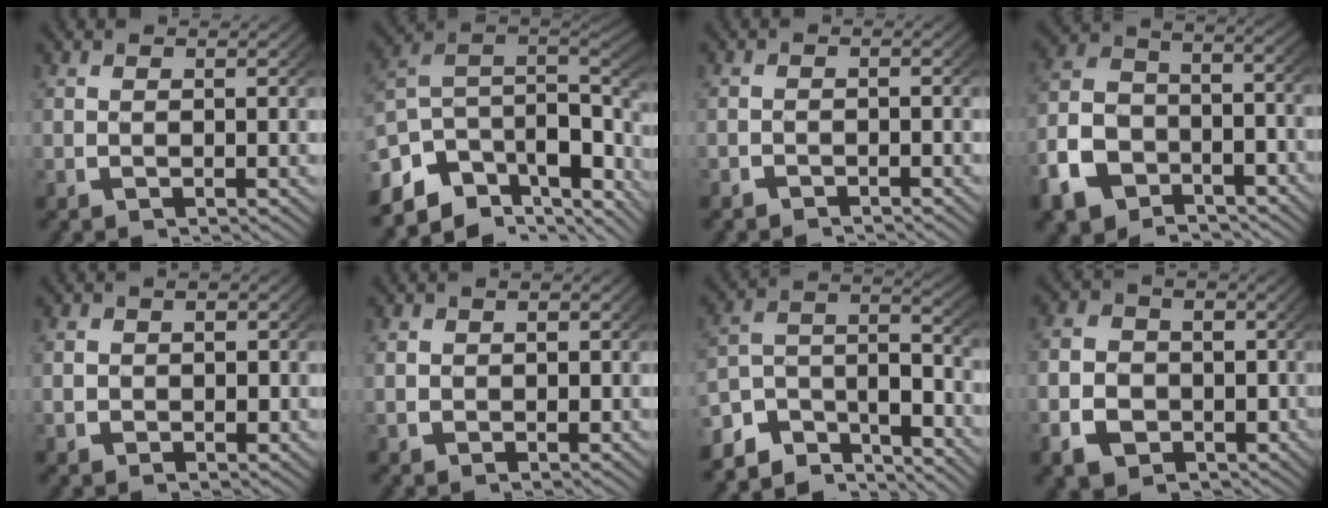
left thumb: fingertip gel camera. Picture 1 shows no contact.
{"total": 13.5, "force": [-3.2, 8.9, 9.7], "torque": [-0.225, -0.052, -0.029]}
{"total": 1.3, "force": [-1.3, 0.4, 0.0], "torque": [0.000, -0.007, -0.022]}
{"total": 10.3, "force": [-5.0, 7.5, 5.1], "torque": [-0.119, -0.036, -0.074]}
{"total": 2.7, "force": [-0.1, 2.1, 1.6], "torque": [-0.033, -0.006, 0.000]}
{"total": 2.3, "force": [0.1, 2.0, 1.2], "torque": [-0.027, -0.004, 0.004]}
{"total": 9.1, "force": [-3.6, 5.5, 6.4], "torque": [-0.130, -0.018, -0.059]}
{"total": 8.0, "force": [-2.0, 6.6, 4.0], "torque": [-0.076, -0.028, -0.022]}